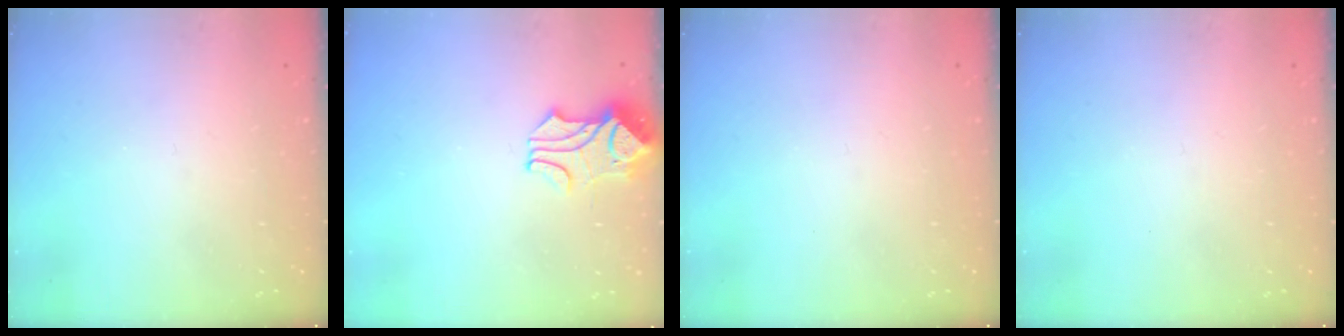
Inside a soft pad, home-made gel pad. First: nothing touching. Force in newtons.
{"total": 1.9, "press": 1.4, "slide": 1.2}
{"total": 0.0}
{"total": 0.0}